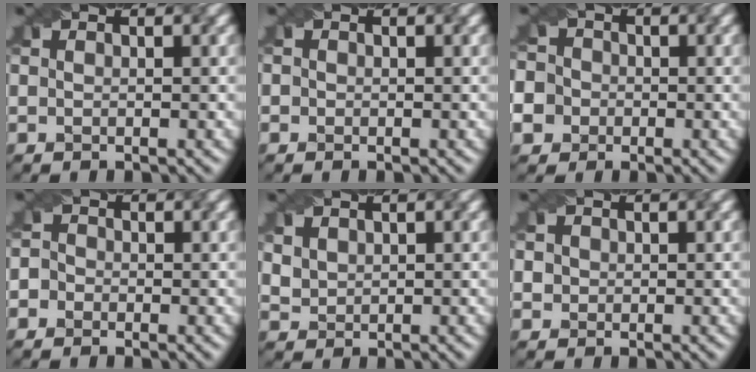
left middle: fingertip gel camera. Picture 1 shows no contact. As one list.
[{"total": 0.6, "force": [0.1, 0.6, 0.2], "torque": [0.005, 0.013, -0.008]}, {"total": 9.7, "force": [-3.8, 8.6, 2.3], "torque": [-0.069, -0.001, -0.087]}, {"total": 1.9, "force": [-0.7, 1.7, 0.5], "torque": [0.010, 0.020, -0.034]}, {"total": 2.2, "force": [1.4, 1.5, 0.8], "torque": [-0.044, 0.005, 0.050]}, {"total": 2.6, "force": [0.9, 2.2, 1.0], "torque": [-0.011, 0.021, 0.006]}]